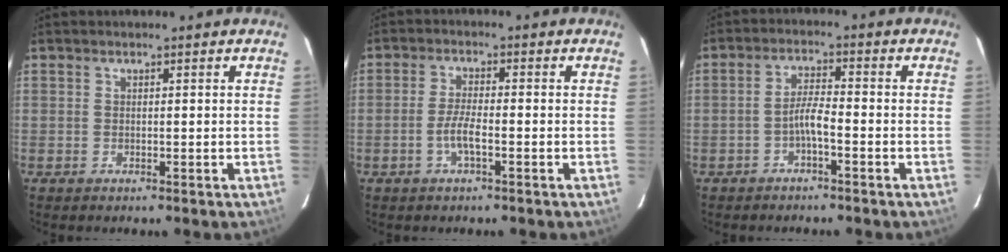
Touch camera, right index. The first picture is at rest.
{"total": 4.0, "force": [-1.7, 0.6, 3.6], "torque": [-0.077, 0.000, -0.033]}
{"total": 3.3, "force": [-1.9, 0.3, 2.7], "torque": [-0.058, 0.010, -0.037]}